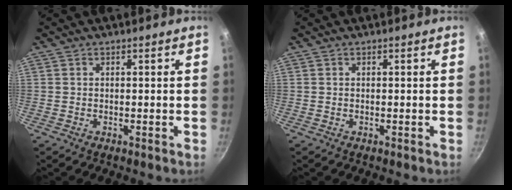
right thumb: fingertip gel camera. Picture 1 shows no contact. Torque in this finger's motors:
{"motor_torque": [-0.10, 0.10, -0.28, 0.15, 0.00]}